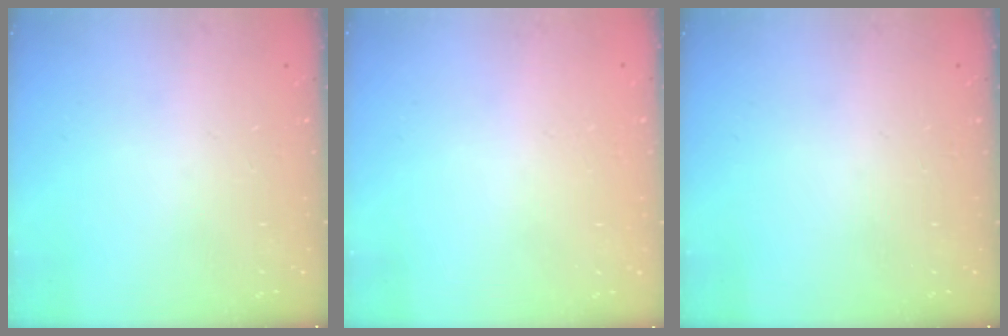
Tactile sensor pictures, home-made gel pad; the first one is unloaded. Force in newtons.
{"total": 0.5, "press": 0.5, "slide": 0.1}
{"total": 0.0}